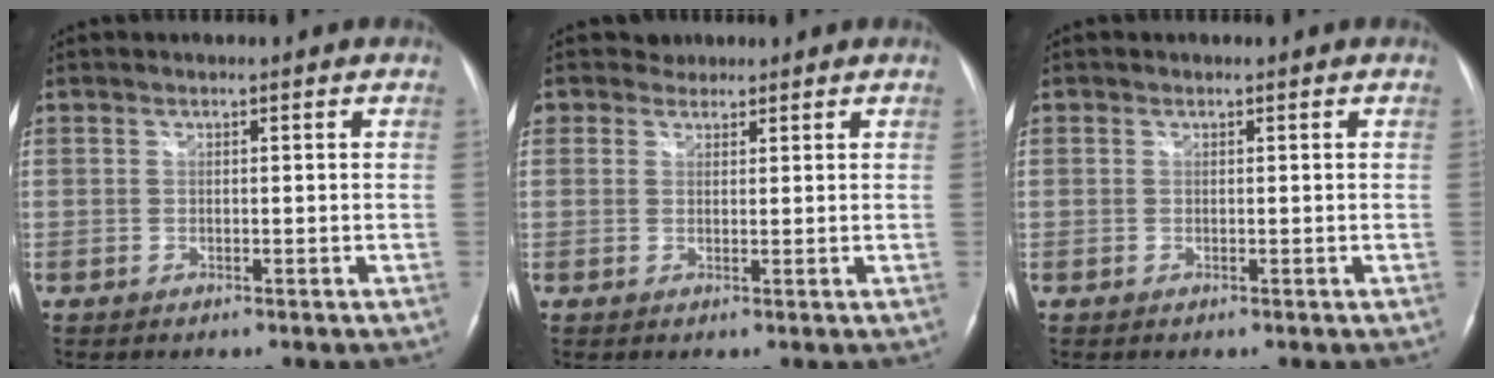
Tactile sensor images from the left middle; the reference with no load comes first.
{"total": 1.9, "force": [1.5, 1.0, -0.5], "torque": [0.011, 0.006, 0.018]}
{"total": 0.0}